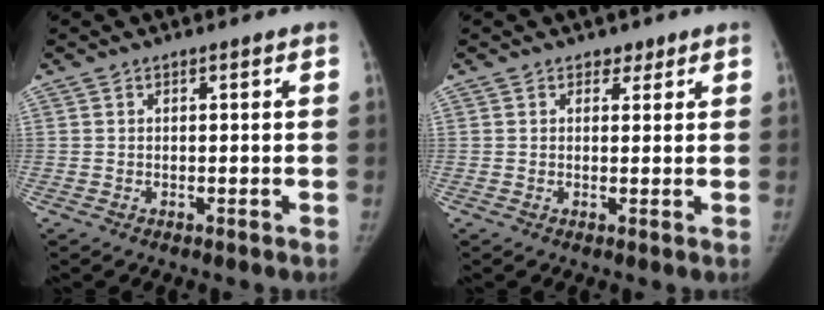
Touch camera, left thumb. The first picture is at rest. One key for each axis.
{"total": 1.7, "fx": 1.1, "fy": 1.2, "fz": 0.3, "tx": 0.010, "ty": -0.005, "tz": 0.012}